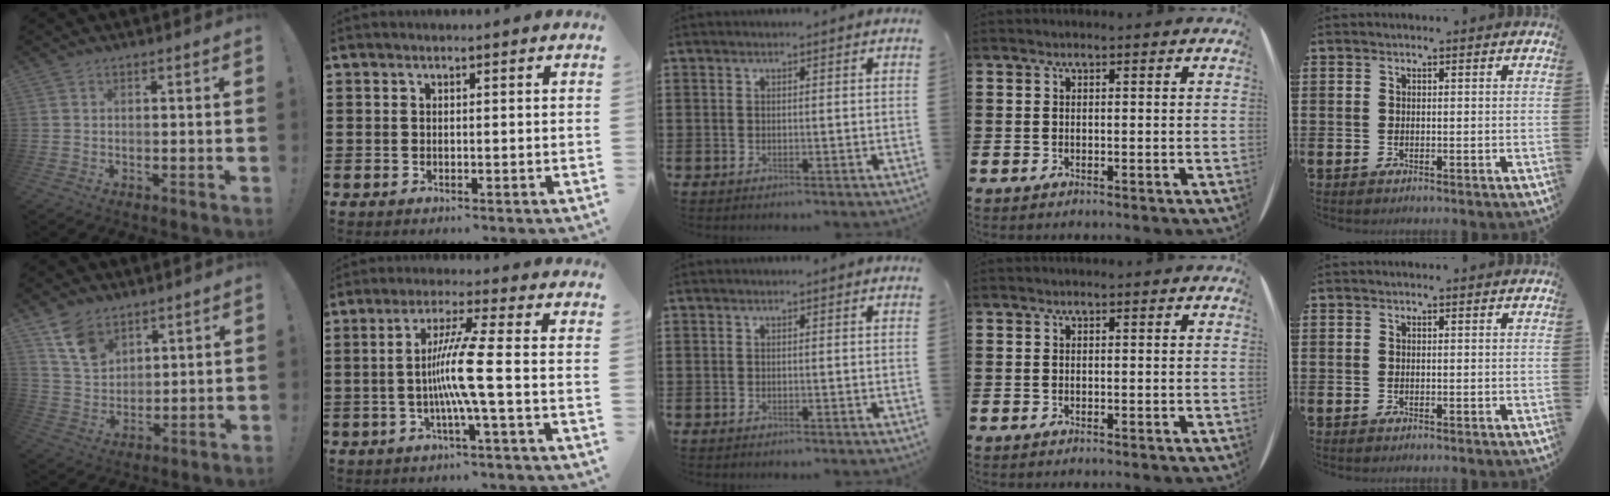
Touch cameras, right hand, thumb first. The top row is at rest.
{"thumb": {"total": 10.5, "force": [7.0, 6.5, 4.4], "torque": [-0.087, -0.032, 0.139]}, "index": {"total": 8.2, "force": [-1.3, -1.1, 8.0], "torque": [-0.163, -0.016, -0.038]}}